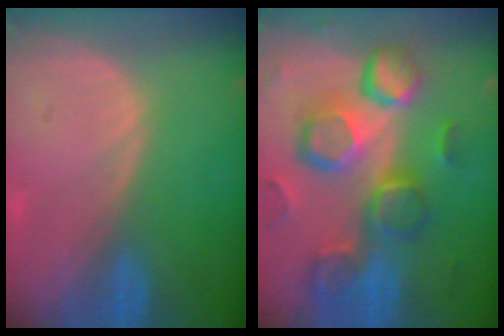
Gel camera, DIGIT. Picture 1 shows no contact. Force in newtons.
{"total": 12.8, "press": 11.2, "slide": 6.2}